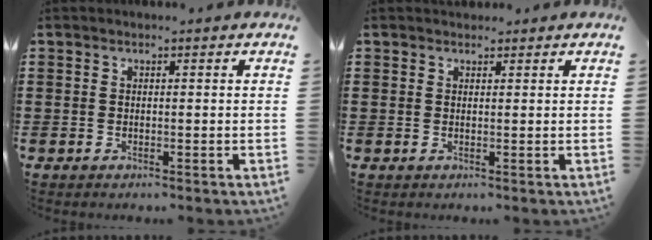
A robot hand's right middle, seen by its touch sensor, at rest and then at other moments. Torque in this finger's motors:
{"motor_torque": [-0.17, -0.17, 0.06, 0.00]}